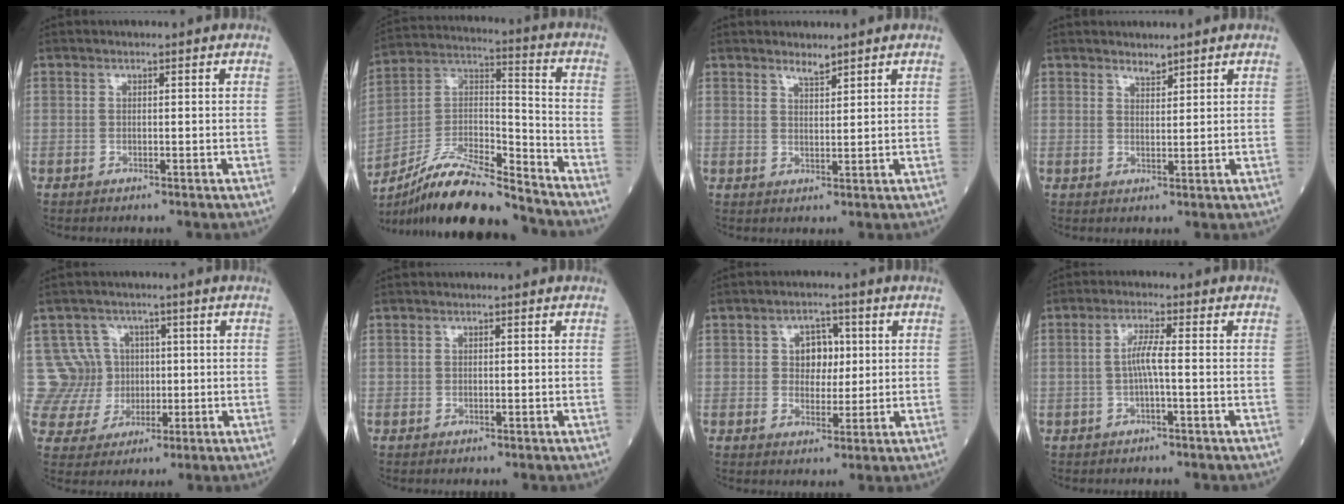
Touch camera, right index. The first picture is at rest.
{"total": 17.3, "force": [-15.4, 2.2, 7.5], "torque": [-0.145, 0.023, -0.281]}
{"total": 1.9, "force": [1.8, 0.2, 0.6], "torque": [-0.013, -0.007, 0.035]}
{"total": 1.6, "force": [1.5, 0.2, 0.3], "torque": [-0.007, -0.007, 0.028]}
{"total": 8.9, "force": [1.7, 8.8, -0.1], "torque": [0.003, 0.038, 0.040]}
{"total": 0.0}
{"total": 4.8, "force": [1.0, 3.3, 3.3], "torque": [-0.046, 0.011, 0.018]}
{"total": 3.3, "force": [-0.4, -0.1, 3.2], "torque": [-0.064, 0.006, -0.007]}